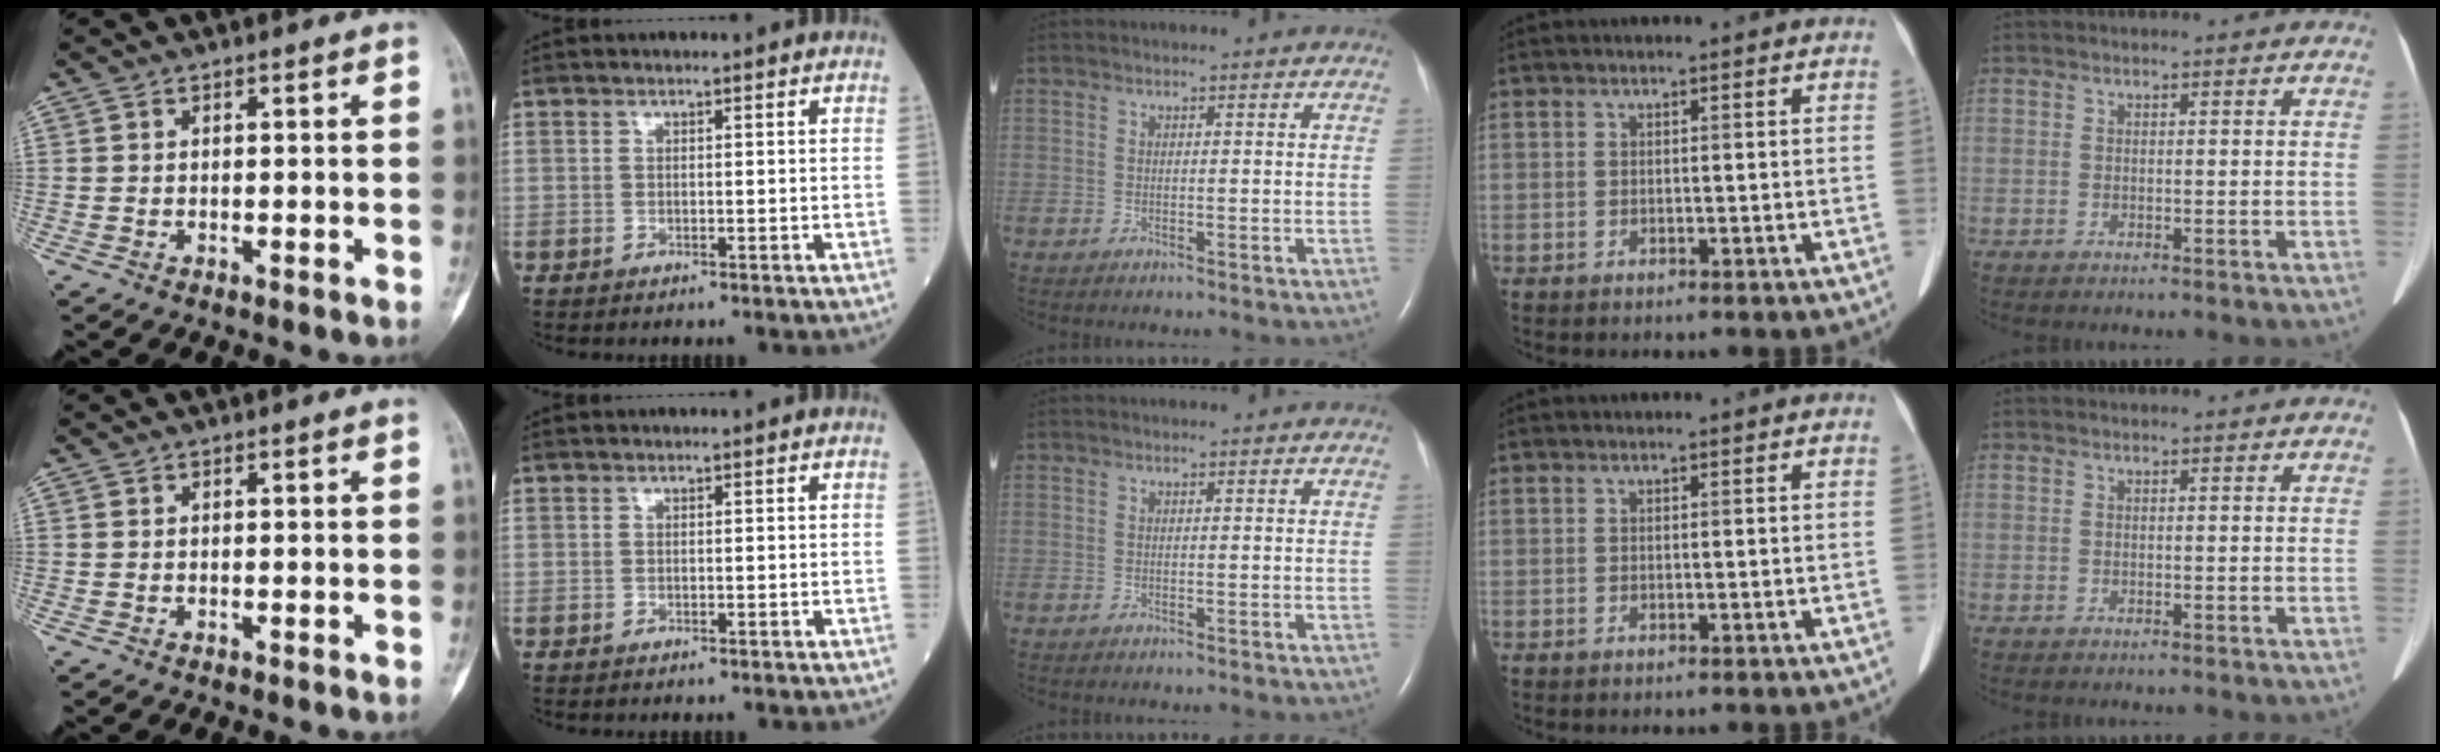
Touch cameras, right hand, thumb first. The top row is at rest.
{}